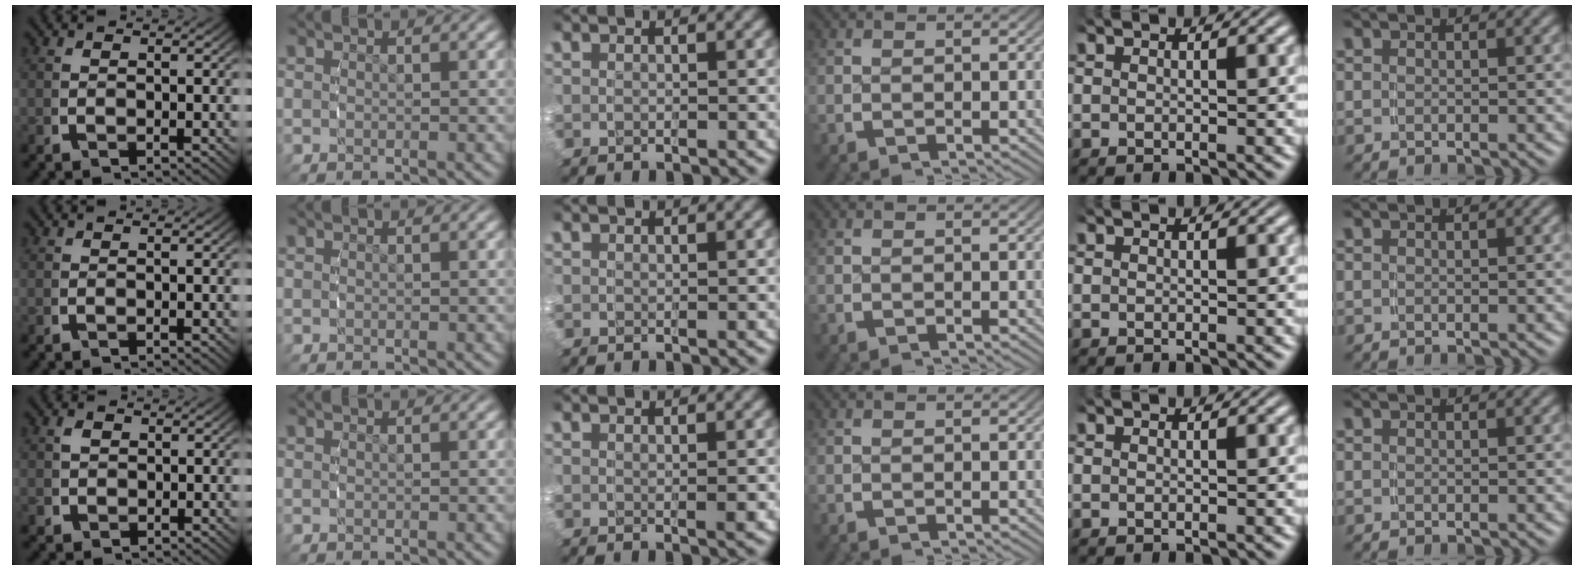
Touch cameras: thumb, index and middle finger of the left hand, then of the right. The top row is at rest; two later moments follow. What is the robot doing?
{"motion": "grasp_and_lifting", "object": "ribbon"}